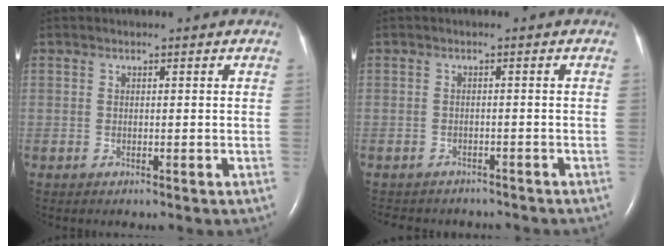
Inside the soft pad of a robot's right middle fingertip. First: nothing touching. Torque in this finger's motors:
{"motor_torque": [0.11, -0.08, 0.00, 0.03]}